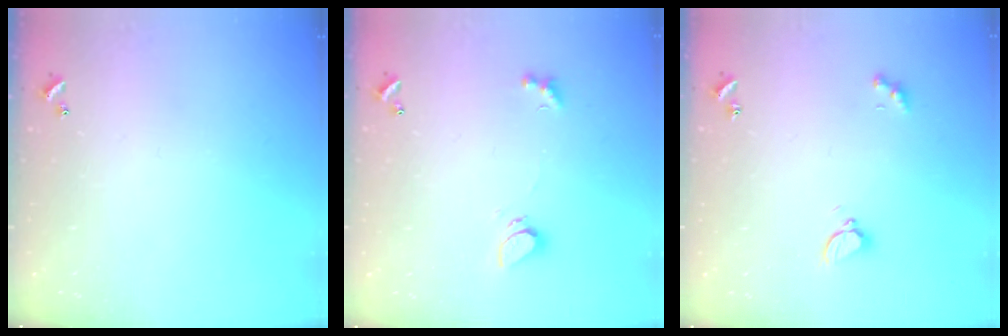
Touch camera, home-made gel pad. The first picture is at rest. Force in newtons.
{"total": 1.0, "press": 0.9, "slide": 0.4}
{"total": 3.0, "press": 3.0, "slide": 0.5}